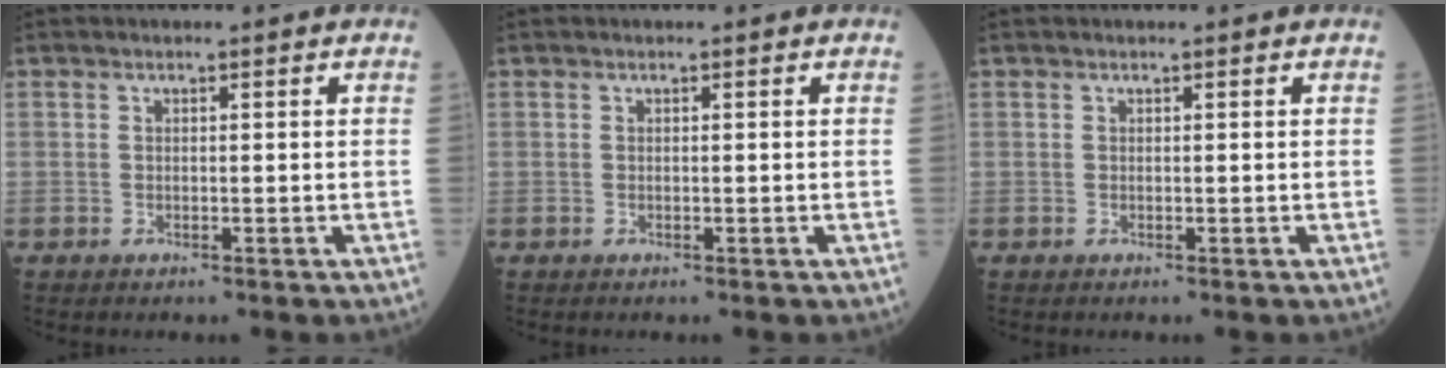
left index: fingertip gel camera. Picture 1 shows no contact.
{"total": 0.0}
{"total": 0.0}